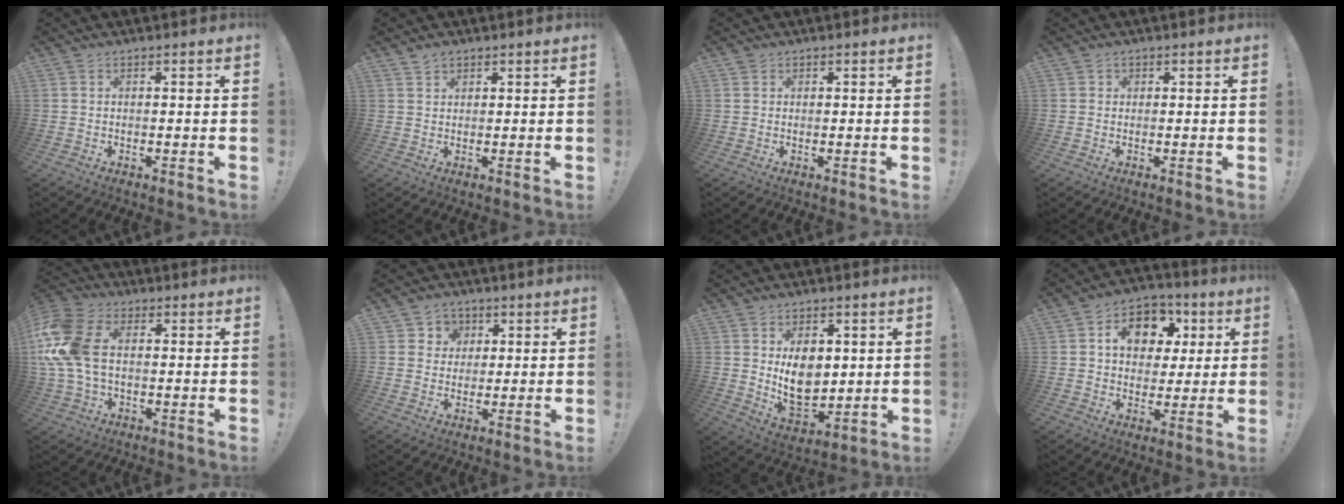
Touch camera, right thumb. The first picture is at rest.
{"total": 1.8, "force": [1.5, 0.9, 0.4], "torque": [-0.002, -0.007, 0.027]}
{"total": 0.8, "force": [0.8, 0.3, 0.0], "torque": [0.007, -0.004, 0.013]}
{"total": 1.0, "force": [0.4, 0.9, 0.0], "torque": [0.004, 0.000, 0.006]}
{"total": 16.6, "force": [1.6, 10.8, 12.5], "torque": [-0.263, 0.004, 0.028]}
{"total": 5.2, "force": [1.6, 4.9, 0.5], "torque": [-0.009, -0.011, 0.030]}
{"total": 11.9, "force": [2.9, 8.4, 7.9], "torque": [-0.126, -0.034, 0.057]}
{"total": 13.0, "force": [4.6, 9.9, 7.0], "torque": [-0.094, -0.014, 0.089]}